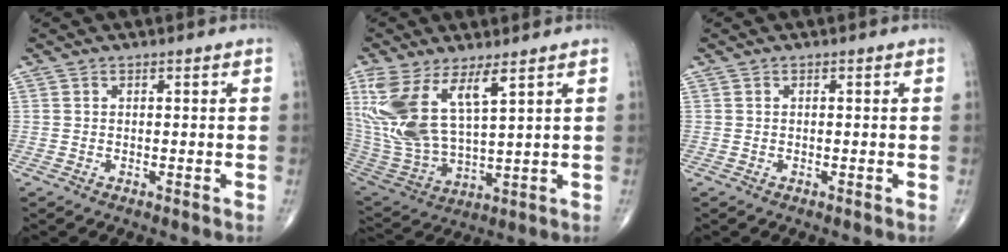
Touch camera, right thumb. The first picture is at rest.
{"total": 16.6, "force": [7.2, 6.3, 13.6], "torque": [-0.293, -0.030, 0.158]}
{"total": 0.0}